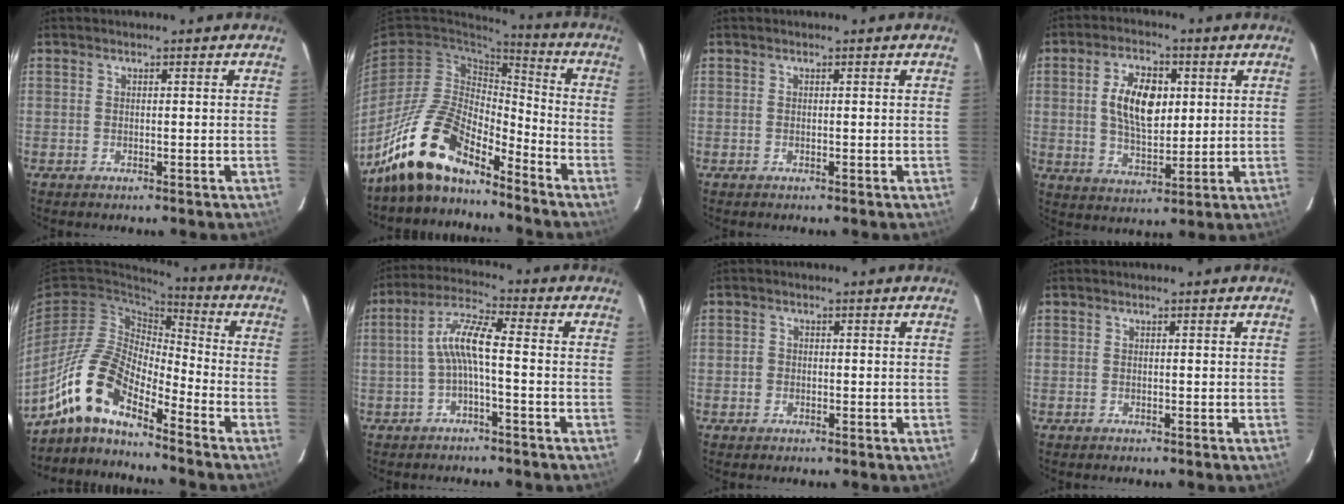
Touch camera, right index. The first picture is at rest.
{"total": 15.3, "force": [-12.3, 5.2, 7.5], "torque": [-0.156, 0.001, -0.236]}
{"total": 0.0}
{"total": 10.6, "force": [2.1, 5.6, 8.7], "torque": [-0.160, 0.011, 0.041]}
{"total": 13.0, "force": [-9.6, 4.0, 7.8], "torque": [-0.148, 0.010, -0.198]}
{"total": 6.6, "force": [-1.4, 0.9, 6.4], "torque": [-0.145, 0.018, -0.027]}
{"total": 1.5, "force": [-0.5, 1.4, 0.3], "torque": [-0.005, 0.002, -0.007]}
{"total": 0.0}